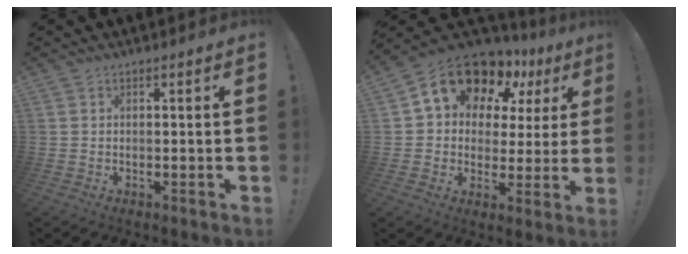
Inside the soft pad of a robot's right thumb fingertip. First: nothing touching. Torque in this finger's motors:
{"motor_torque": [0.84, 2.39, 1.15, -0.40, 0.43]}